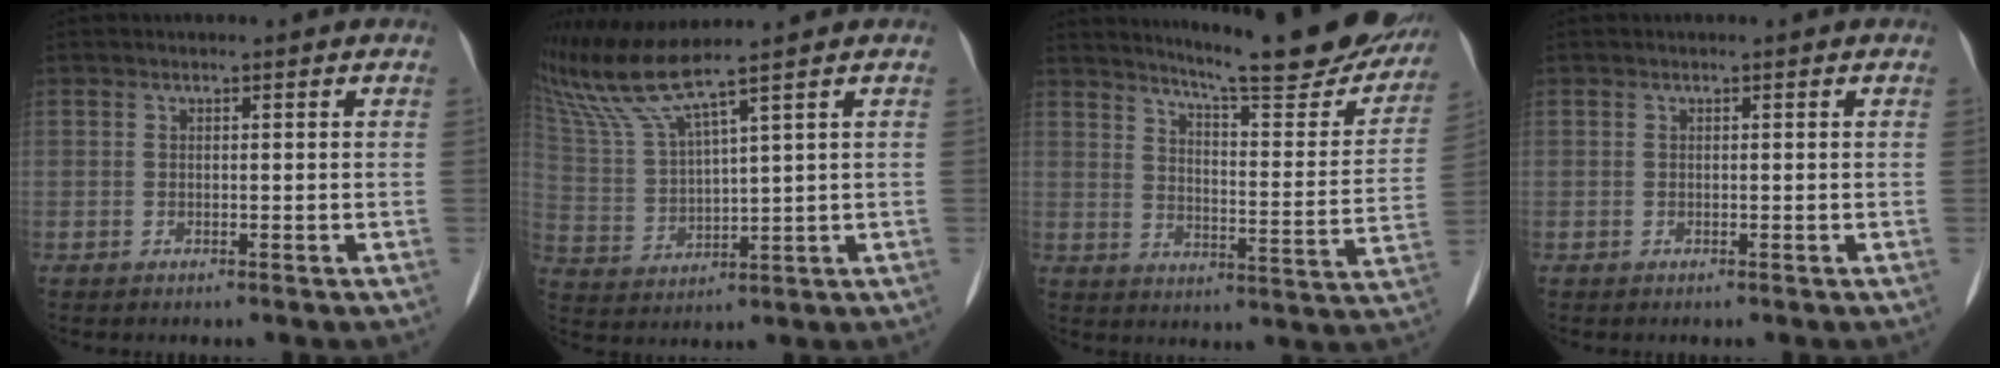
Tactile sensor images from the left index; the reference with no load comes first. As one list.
[{"total": 8.1, "force": [6.9, -1.6, 4.0], "torque": [-0.096, -0.004, 0.148]}, {"total": 20.3, "force": [18.0, 2.5, 9.1], "torque": [-0.122, -0.046, 0.228]}, {"total": 0.0}]